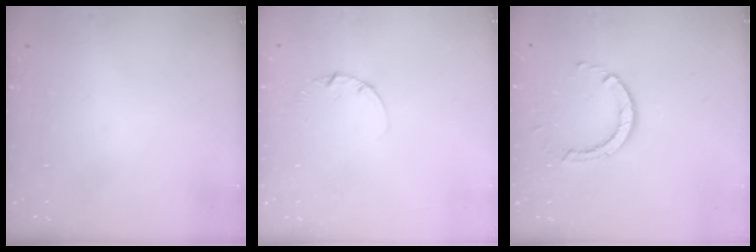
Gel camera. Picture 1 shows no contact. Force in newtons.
{"total": 1.3, "press": 1.3, "slide": 0.2}
{"total": 3.1, "press": 3.1, "slide": 0.1}